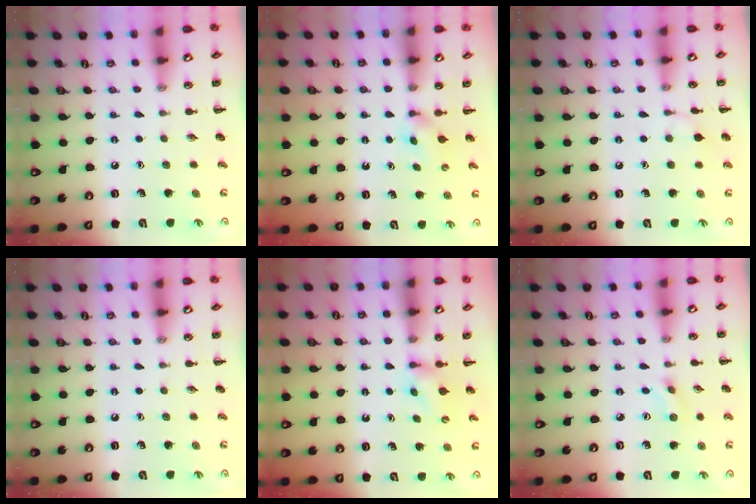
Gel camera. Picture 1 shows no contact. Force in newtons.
{"total": 1.8, "press": 1.5, "slide": 1.0}
{"total": 5.8, "press": 5.6, "slide": 1.6}
{"total": 0.0}
{"total": 3.8, "press": 3.6, "slide": 1.2}
{"total": 1.7, "press": 1.6, "slide": 0.7}